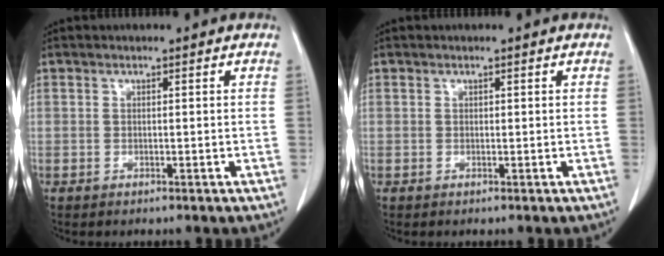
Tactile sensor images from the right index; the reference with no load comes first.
{"total": 0.0}